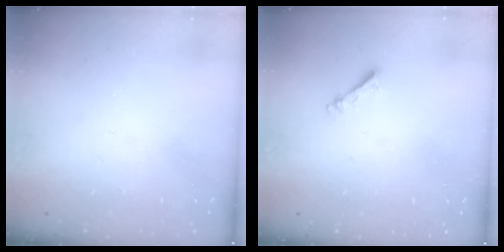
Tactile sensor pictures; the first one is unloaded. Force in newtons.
{"total": 2.5, "press": 2.5, "slide": 0.3}